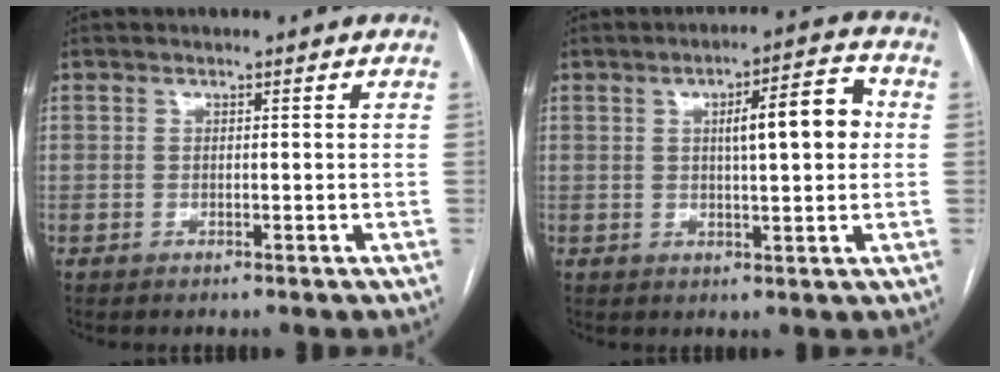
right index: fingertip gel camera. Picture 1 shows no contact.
{"total": 8.5, "force": [1.3, 1.6, 8.3], "torque": [-0.121, 0.021, 0.020]}